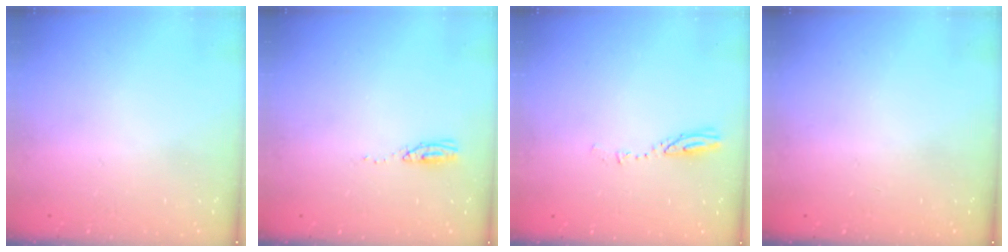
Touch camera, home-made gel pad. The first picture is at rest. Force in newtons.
{"total": 3.6, "press": 3.3, "slide": 1.5}
{"total": 3.2, "press": 3.2, "slide": 0.3}
{"total": 0.0}